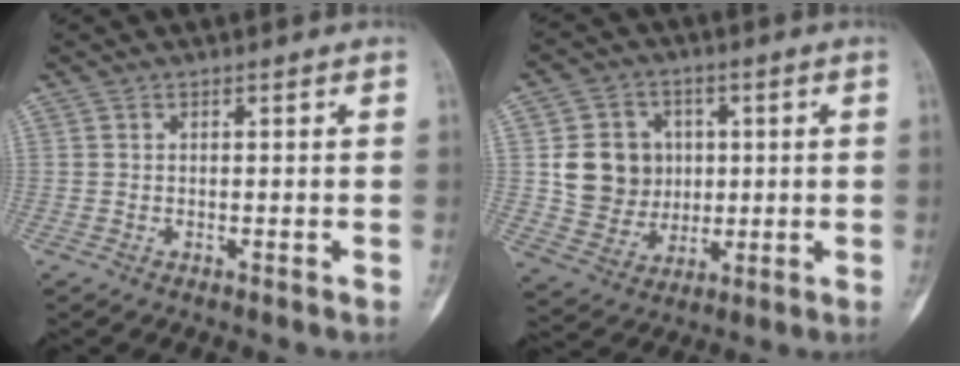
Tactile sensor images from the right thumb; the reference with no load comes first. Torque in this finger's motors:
{"motor_torque": [1.17, 0.94, 0.29, -0.48, -0.01]}